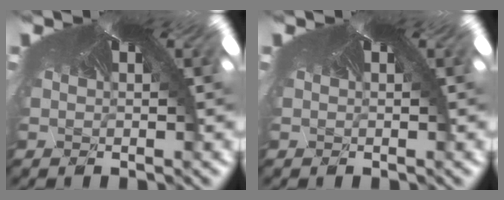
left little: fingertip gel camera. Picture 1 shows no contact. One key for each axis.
{"total": 0.0}